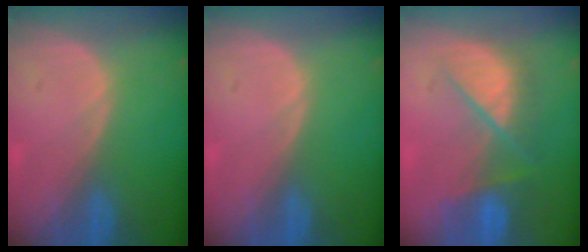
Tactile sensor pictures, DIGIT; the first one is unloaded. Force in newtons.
{"total": 0.0}
{"total": 7.3, "press": 7.2, "slide": 0.7}